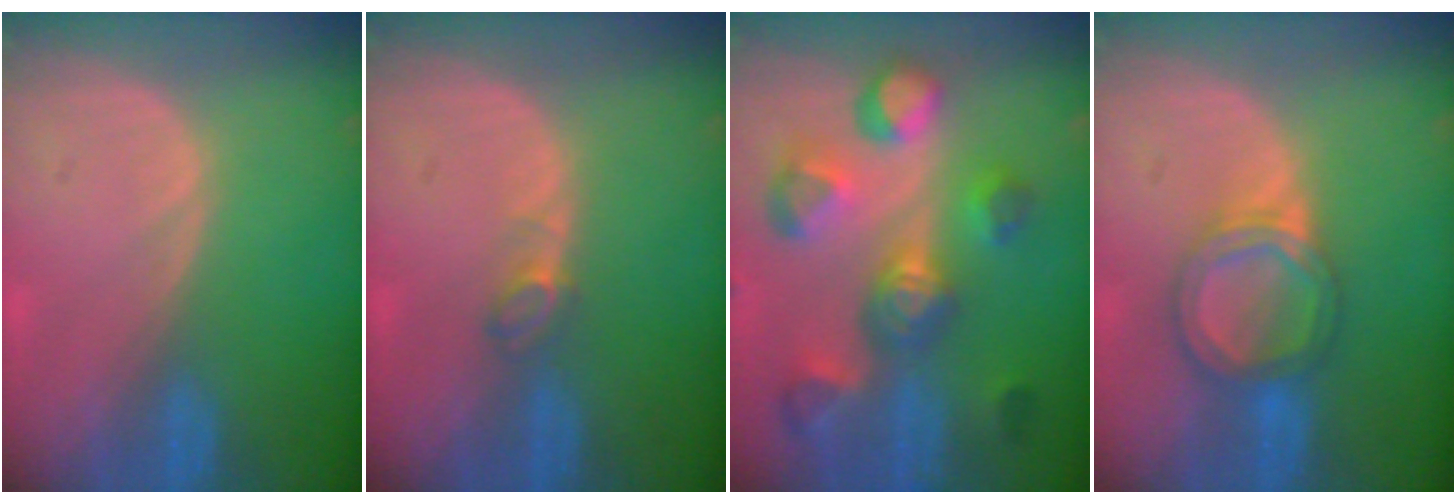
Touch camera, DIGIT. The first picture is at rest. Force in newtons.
{"total": 2.0, "press": 1.9, "slide": 0.4}
{"total": 11.0, "press": 9.9, "slide": 4.7}
{"total": 6.1, "press": 5.6, "slide": 2.4}